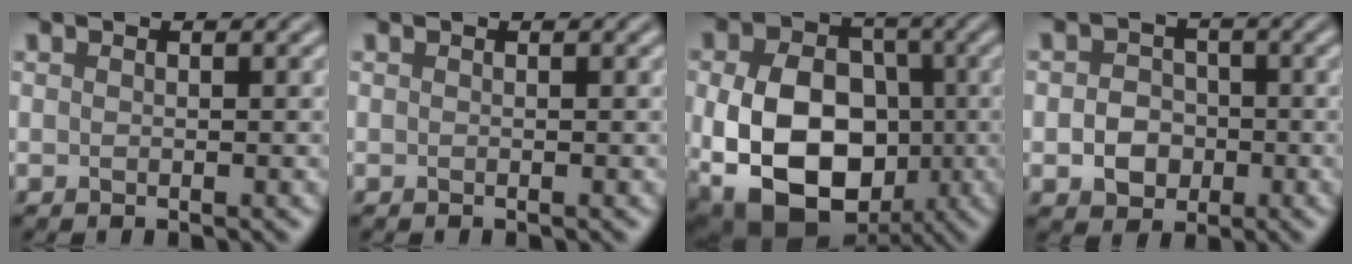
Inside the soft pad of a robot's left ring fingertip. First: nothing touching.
{"total": 0.0}
{"total": 14.9, "force": [-2.7, 11.0, 9.7], "torque": [-0.154, -0.011, -0.056]}
{"total": 3.3, "force": [-0.7, 2.8, 1.6], "torque": [-0.023, 0.000, -0.017]}